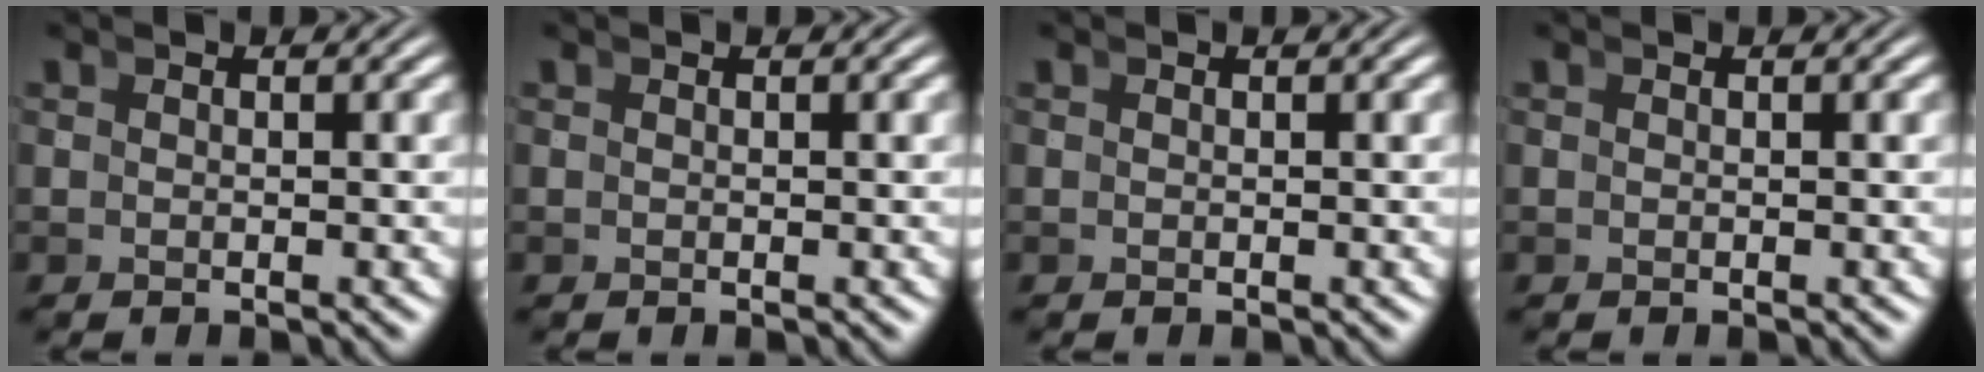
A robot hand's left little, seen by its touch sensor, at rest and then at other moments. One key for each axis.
{"total": 0.0}
{"total": 0.0}
{"total": 0.0}